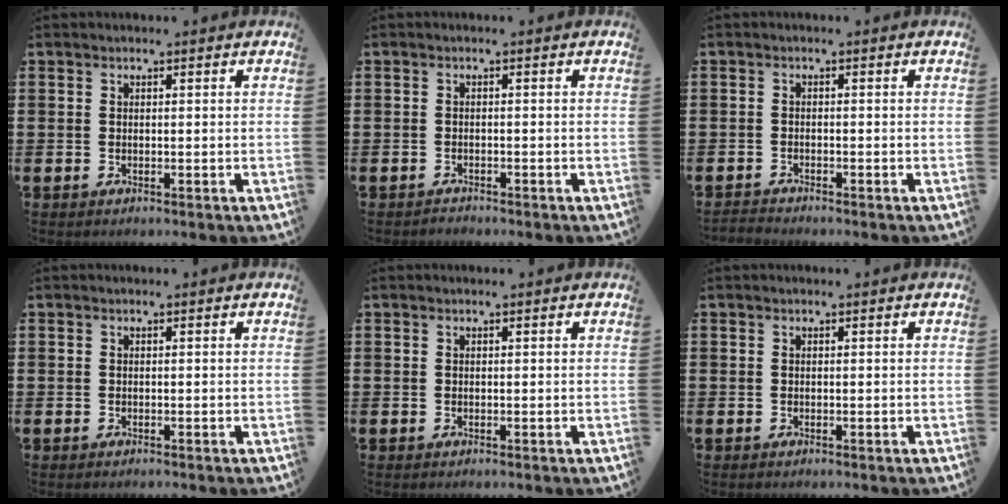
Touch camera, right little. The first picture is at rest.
{"total": 0.7, "force": [-0.7, 0.1, -0.1], "torque": [0.000, 0.000, -0.014]}
{"total": 0.9, "force": [-0.9, 0.0, -0.1], "torque": [-0.002, 0.000, -0.018]}
{"total": 0.0}
{"total": 0.0}
{"total": 0.0}